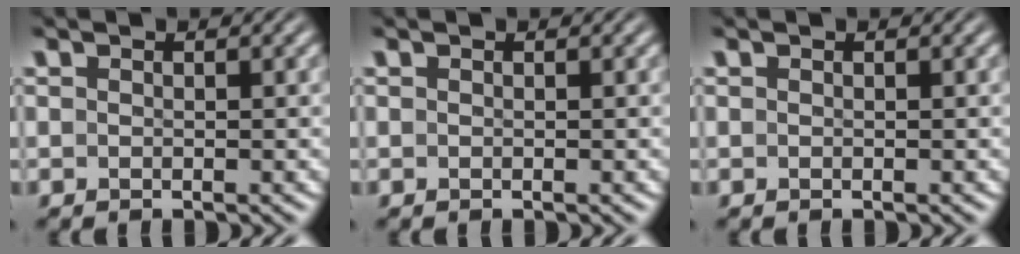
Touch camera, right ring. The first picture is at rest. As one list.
[{"total": 0.0}, {"total": 0.0}]